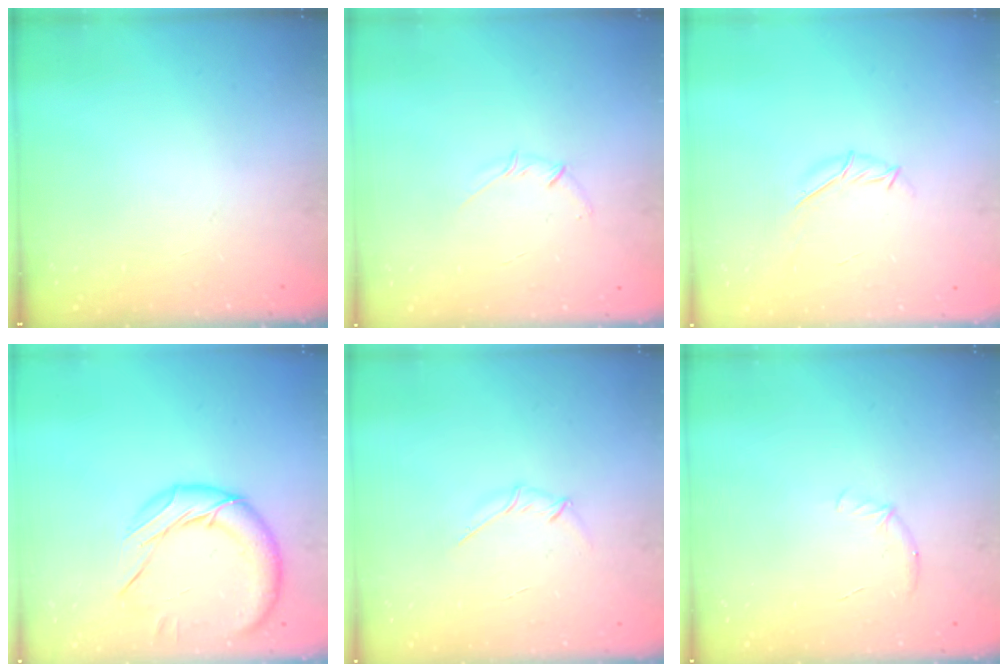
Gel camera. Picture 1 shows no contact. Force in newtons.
{"total": 3.7, "press": 3.6, "slide": 0.9}
{"total": 6.0, "press": 5.9, "slide": 1.0}
{"total": 14.2, "press": 14.2, "slide": 0.8}
{"total": 3.3, "press": 3.2, "slide": 0.9}
{"total": 5.5, "press": 5.3, "slide": 1.4}